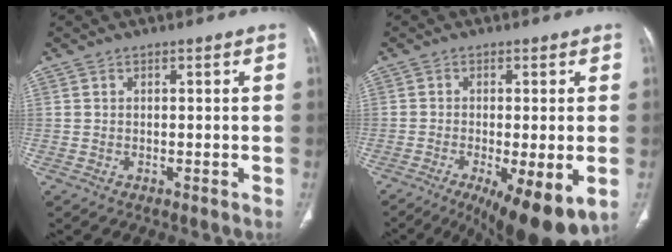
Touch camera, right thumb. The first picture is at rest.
{"total": 13.5, "force": [-5.6, 3.7, 11.7], "torque": [-0.162, -0.017, -0.078]}